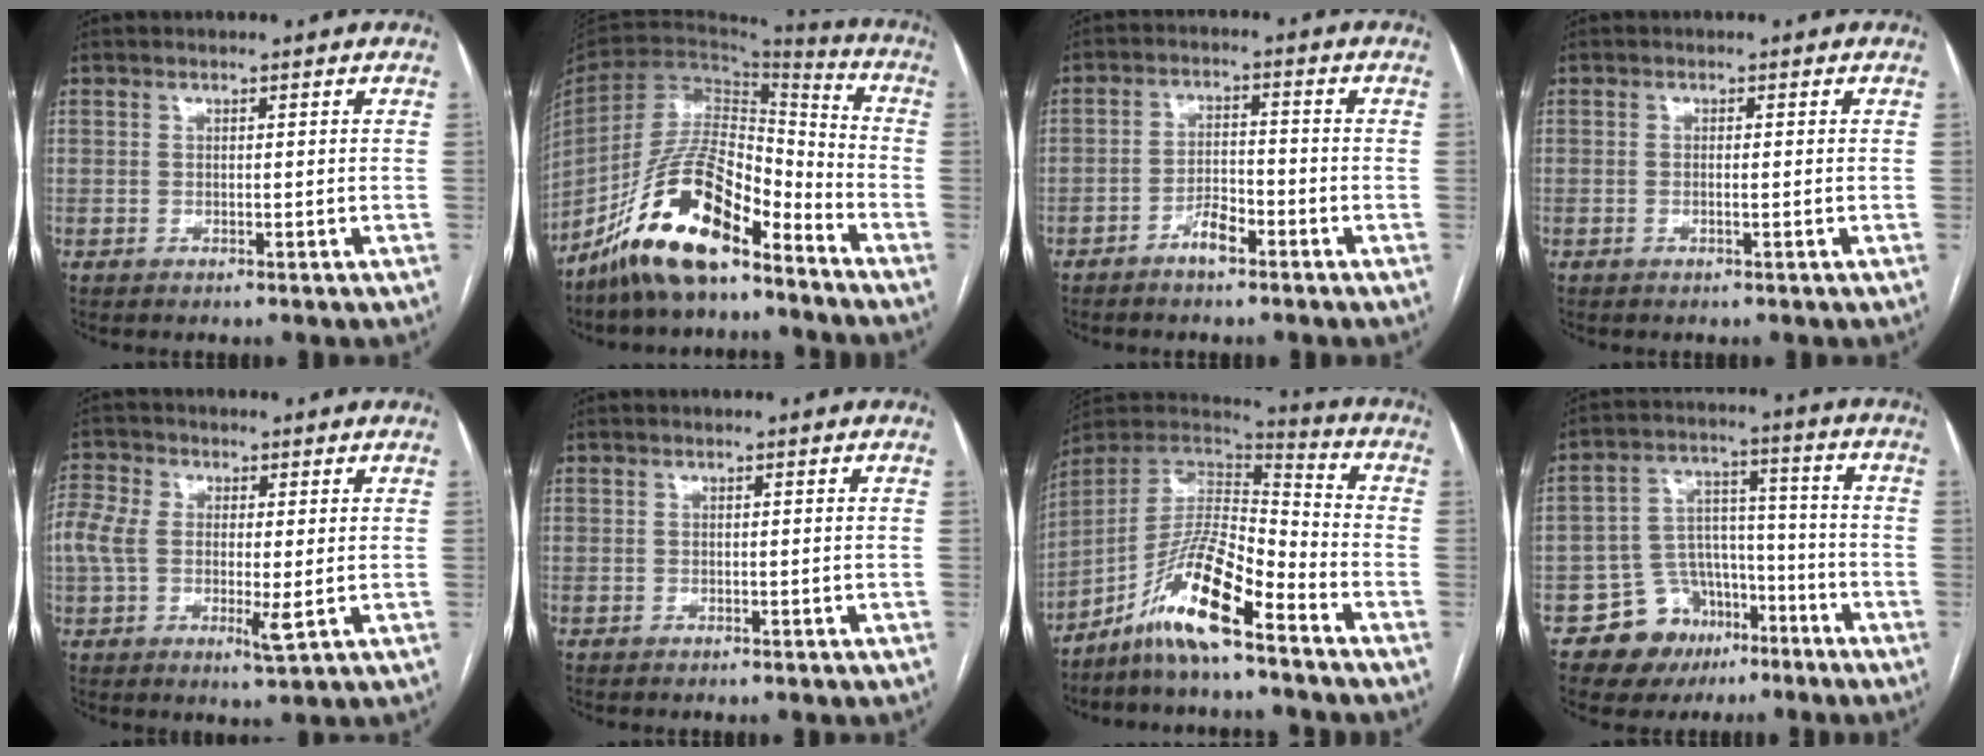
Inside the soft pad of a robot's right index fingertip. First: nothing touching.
{"total": 15.6, "force": [-11.1, 4.9, 9.7], "torque": [-0.187, 0.017, -0.204]}
{"total": 4.1, "force": [-2.8, 1.3, 2.6], "torque": [-0.051, 0.006, -0.053]}
{"total": 0.6, "force": [-0.2, 0.0, 0.6], "torque": [-0.012, 0.002, -0.001]}
{"total": 9.1, "force": [-0.2, 4.2, 8.1], "torque": [-0.183, 0.011, 0.002]}
{"total": 0.0}
{"total": 12.7, "force": [-8.5, 2.0, 9.3], "torque": [-0.177, 0.013, -0.157]}
{"total": 10.3, "force": [-6.1, 7.8, 2.8], "torque": [-0.038, 0.045, -0.088]}